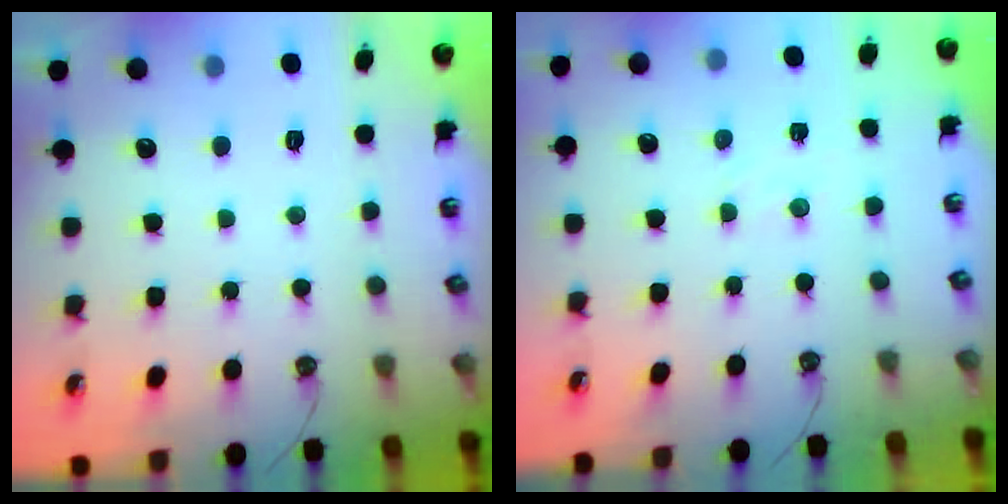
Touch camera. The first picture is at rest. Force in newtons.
{"total": 2.9, "press": 2.9, "slide": 0.5}